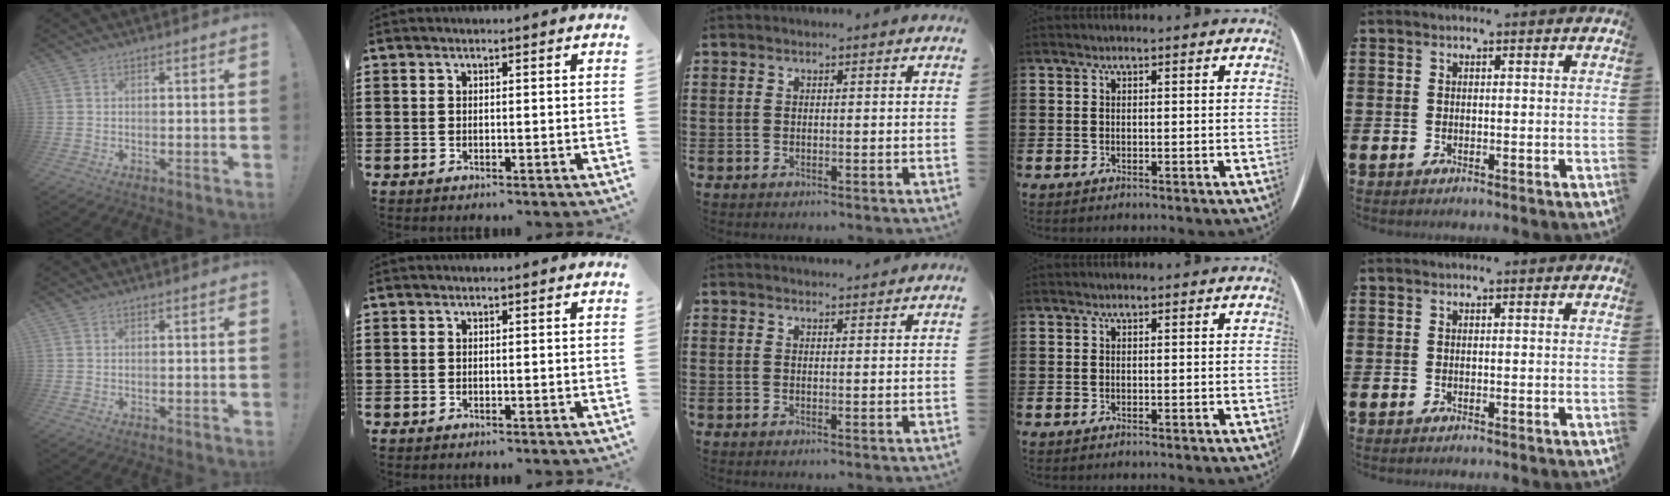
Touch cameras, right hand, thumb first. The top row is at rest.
{"middle": {"total": 1.5, "force": [1.5, -0.1, -0.1], "torque": [0.007, -0.004, 0.027]}}